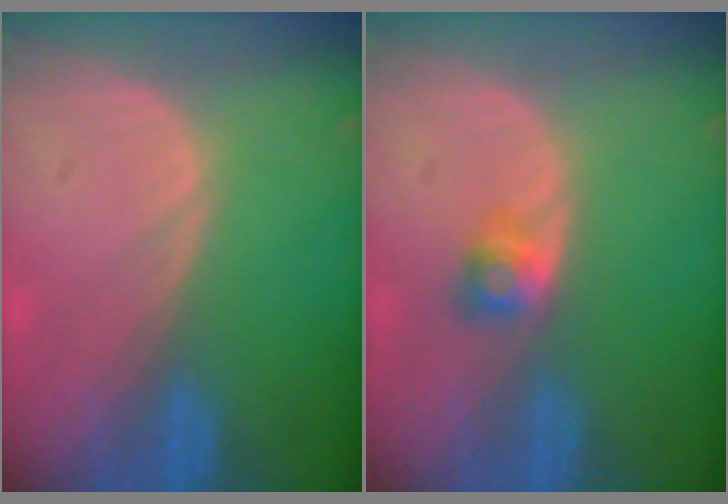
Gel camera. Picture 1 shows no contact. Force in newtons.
{"total": 2.7, "press": 2.4, "slide": 1.1}